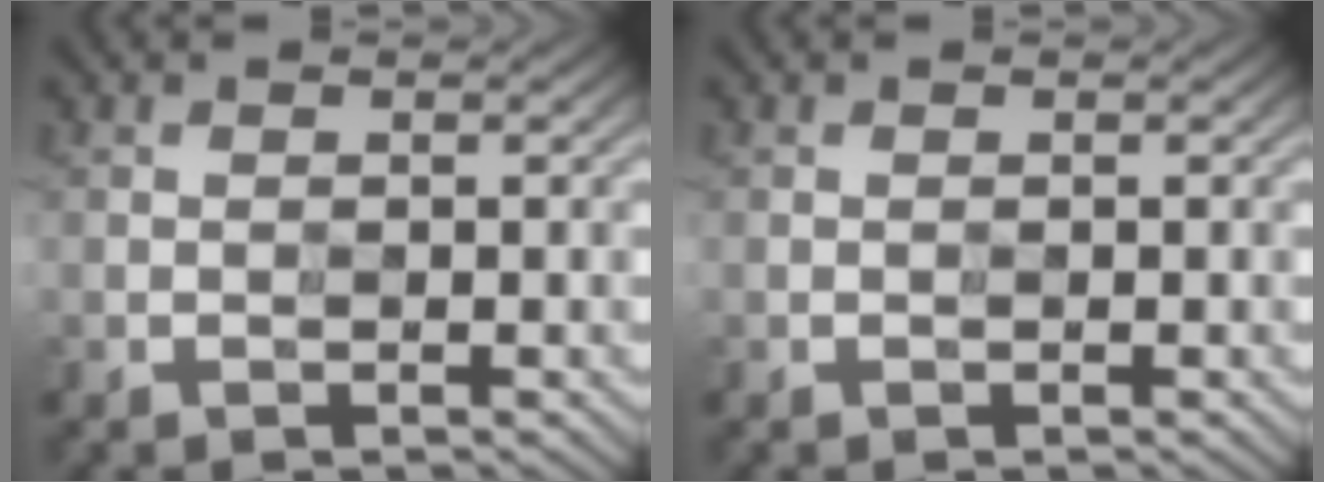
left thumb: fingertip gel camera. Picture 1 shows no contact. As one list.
[{"total": 0.0}]